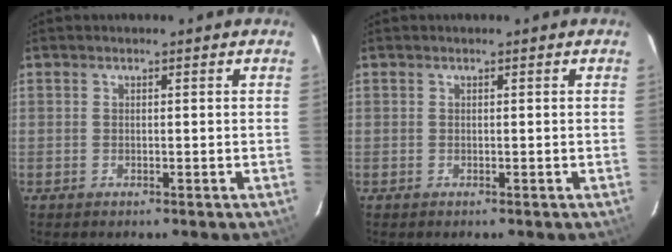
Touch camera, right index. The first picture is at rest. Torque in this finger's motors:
{"motor_torque": [0.40, 0.12, 0.10, 0.01]}